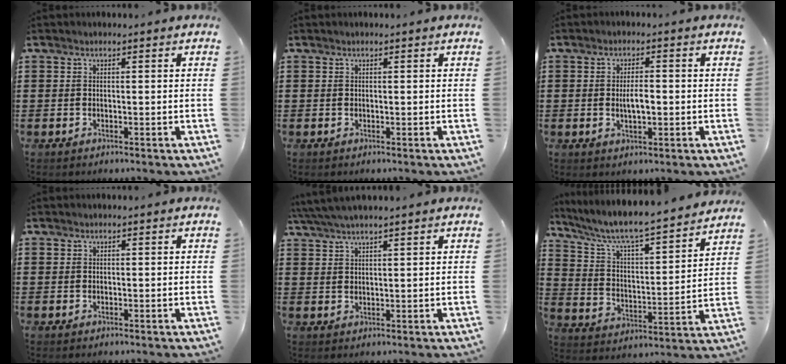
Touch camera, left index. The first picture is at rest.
{"total": 0.0}
{"total": 3.2, "force": [-0.2, 1.1, 2.9], "torque": [-0.055, 0.002, -0.006]}
{"total": 0.5, "force": [0.2, 0.5, 0.2], "torque": [-0.005, 0.004, 0.004]}
{"total": 3.6, "force": [3.1, -0.1, 1.8], "torque": [-0.043, -0.004, 0.059]}
{"total": 5.9, "force": [5.4, 0.2, 2.6], "torque": [-0.075, -0.048, 0.082]}